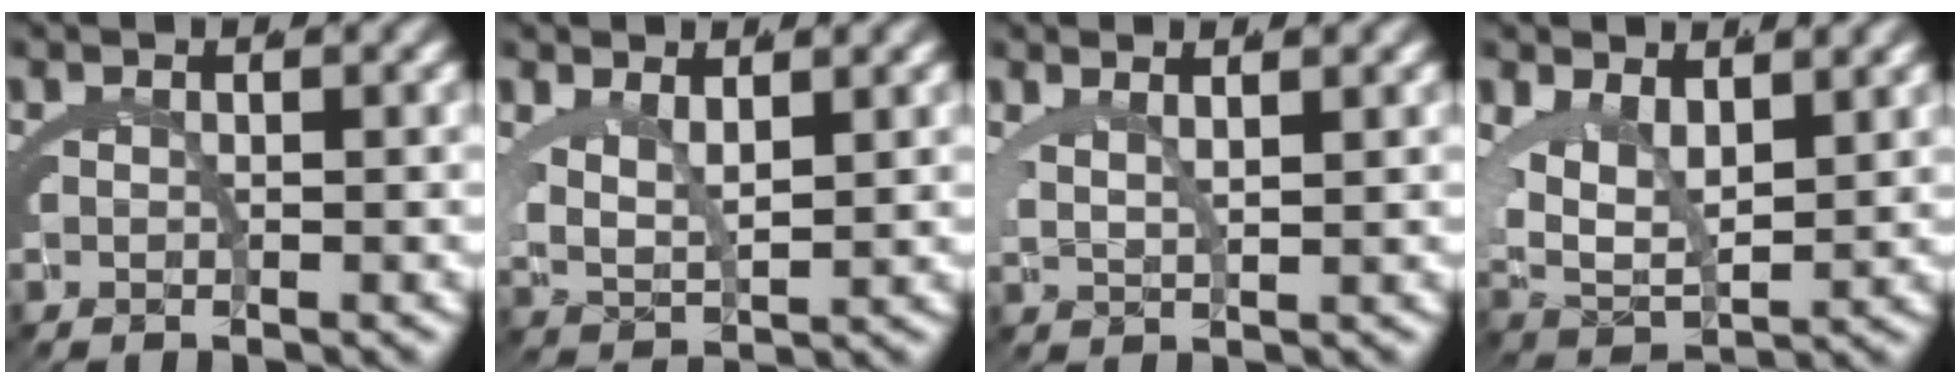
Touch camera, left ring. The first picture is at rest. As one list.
[{"total": 4.2, "force": [1.4, 2.5, 3.0], "torque": [-0.077, -0.021, 0.036]}, {"total": 2.9, "force": [2.1, 0.6, 1.9], "torque": [-0.032, -0.001, 0.041]}, {"total": 7.3, "force": [0.8, 5.3, 5.0], "torque": [-0.121, -0.030, 0.023]}]